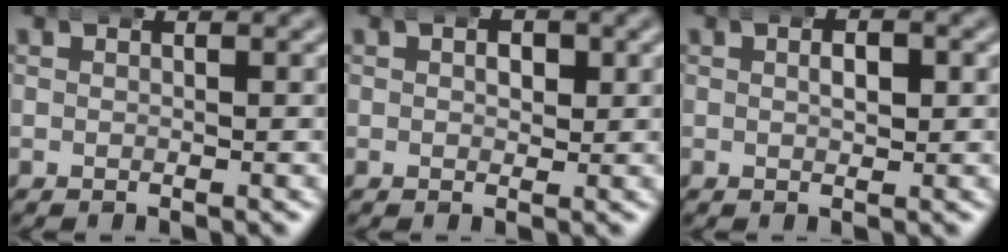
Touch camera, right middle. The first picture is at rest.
{"total": 1.8, "force": [0.5, 1.2, 1.2], "torque": [-0.016, -0.003, 0.008]}
{"total": 2.3, "force": [0.4, 1.2, 1.9], "torque": [-0.019, 0.006, 0.002]}